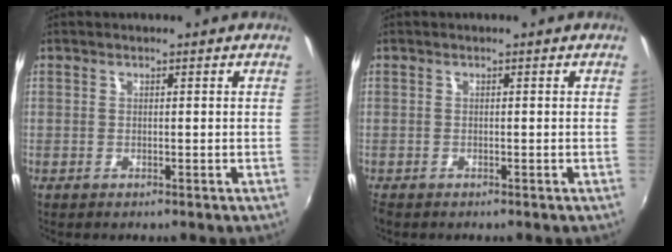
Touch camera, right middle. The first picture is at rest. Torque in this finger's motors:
{"motor_torque": [0.29, -0.32, 0.06, 0.01]}